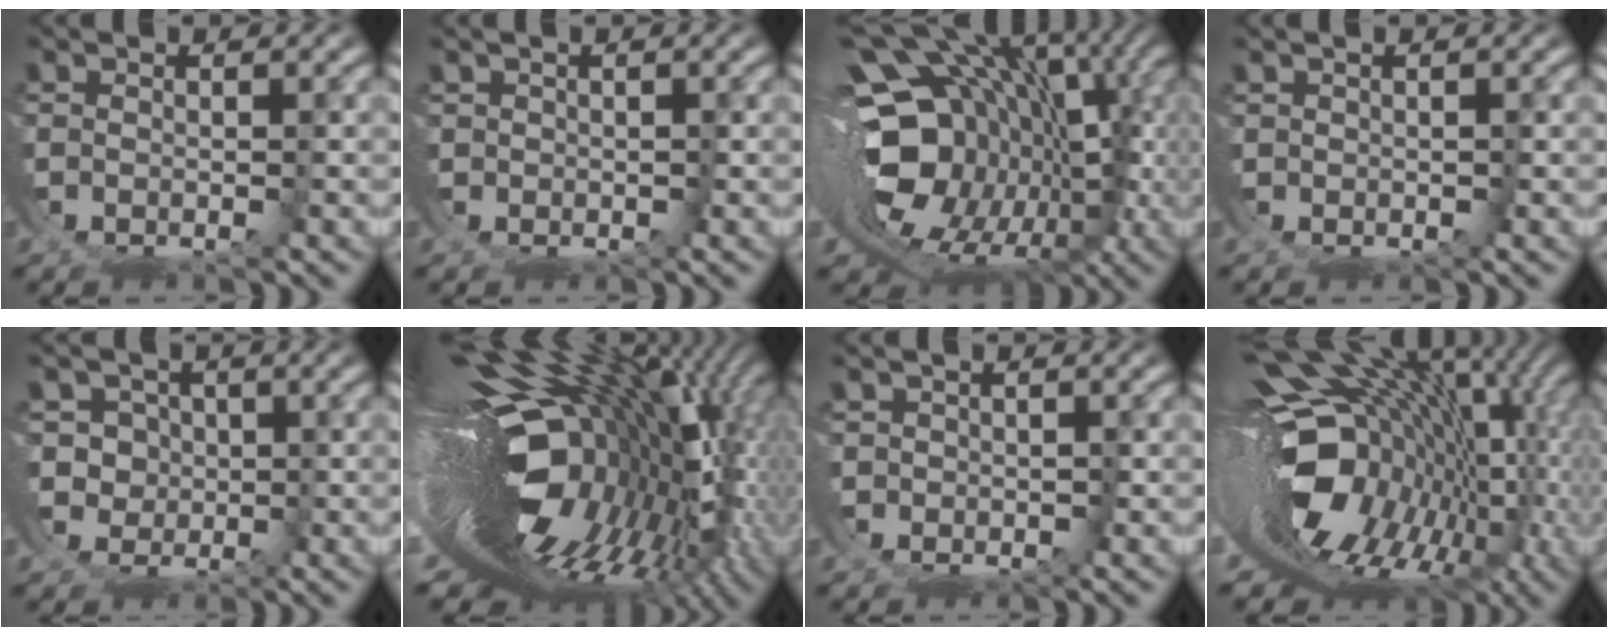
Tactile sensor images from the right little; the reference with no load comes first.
{"total": 3.1, "force": [-0.2, 2.9, 1.0], "torque": [-0.037, -0.014, -0.003]}
{"total": 21.0, "force": [-1.9, 13.9, 15.6], "torque": [-0.258, -0.049, -0.008]}
{"total": 1.6, "force": [0.1, 1.5, 0.6], "torque": [-0.027, -0.008, 0.004]}
{"total": 10.8, "force": [-0.6, 10.0, 3.9], "torque": [-0.127, -0.054, -0.005]}
{"total": 27.7, "force": [-3.7, 14.3, 23.5], "torque": [-0.312, -0.038, -0.036]}
{"total": 4.8, "force": [-0.6, 4.5, 1.7], "torque": [-0.055, -0.022, -0.009]}
{"total": 23.1, "force": [-2.6, 15.4, 17.0], "torque": [-0.253, -0.050, -0.026]}